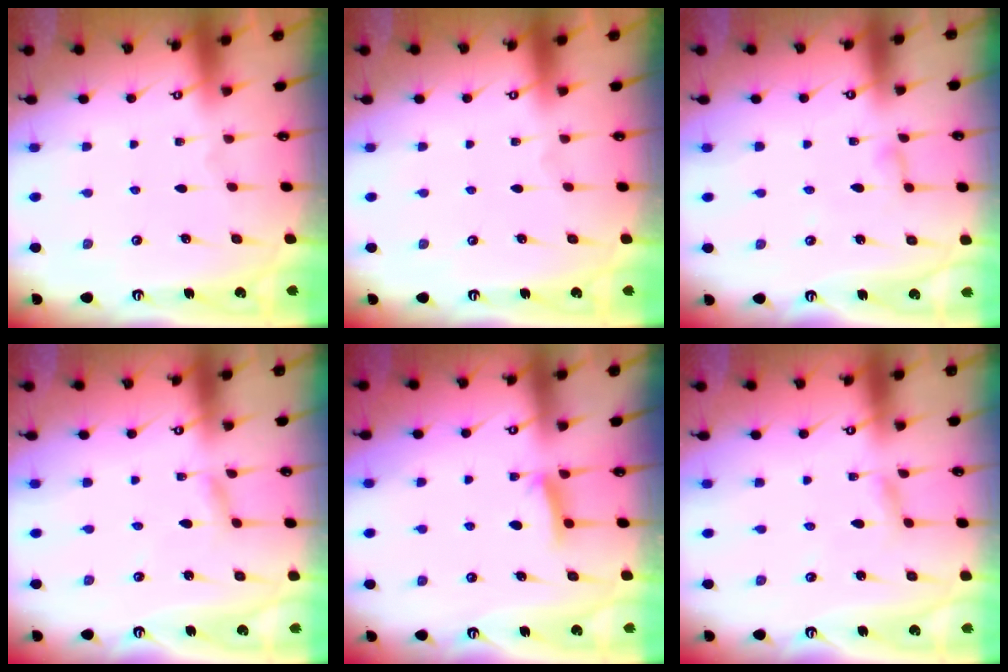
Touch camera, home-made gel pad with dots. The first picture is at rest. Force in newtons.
{"total": 0.0}
{"total": 3.9, "press": 3.9, "slide": 0.4}
{"total": 1.7, "press": 1.7, "slide": 0.2}
{"total": 5.5, "press": 5.5, "slide": 0.7}
{"total": 2.5, "press": 2.5, "slide": 0.2}